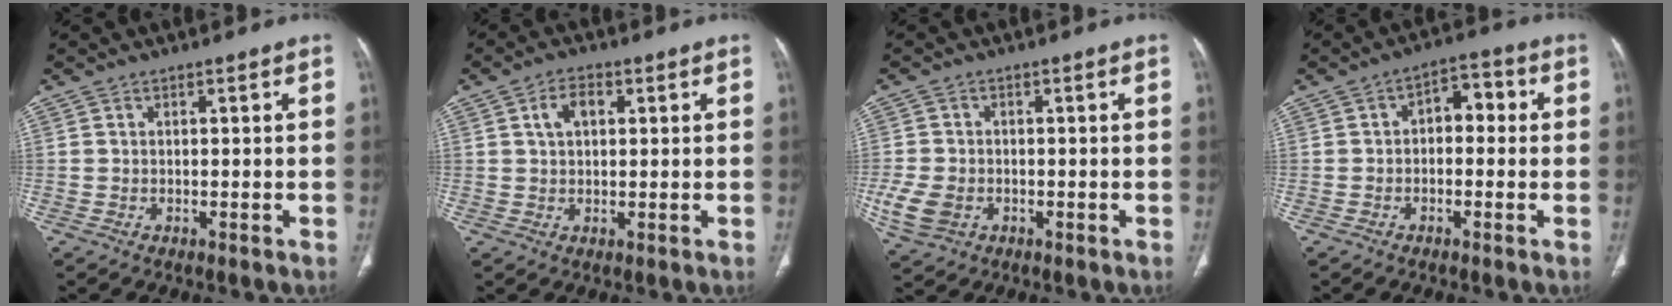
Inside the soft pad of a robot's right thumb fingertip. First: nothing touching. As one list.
[{"total": 4.7, "force": [1.5, 2.9, 3.4], "torque": [-0.058, 0.008, 0.026]}, {"total": 6.6, "force": [-1.8, 5.0, 3.9], "torque": [-0.086, 0.002, -0.026]}, {"total": 5.9, "force": [0.2, 3.7, 4.6], "torque": [-0.041, 0.025, -0.009]}]